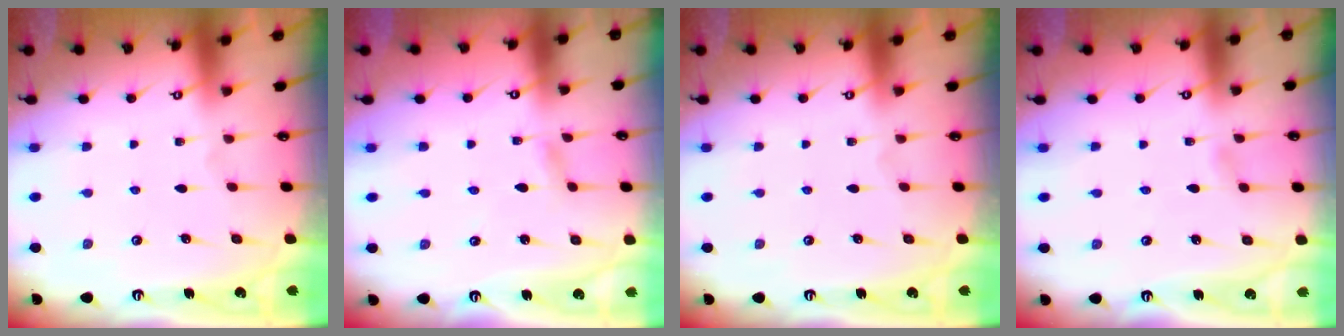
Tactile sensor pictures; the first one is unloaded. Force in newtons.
{"total": 1.9, "press": 1.9, "slide": 0.2}
{"total": 0.0}
{"total": 1.7, "press": 1.7, "slide": 0.1}